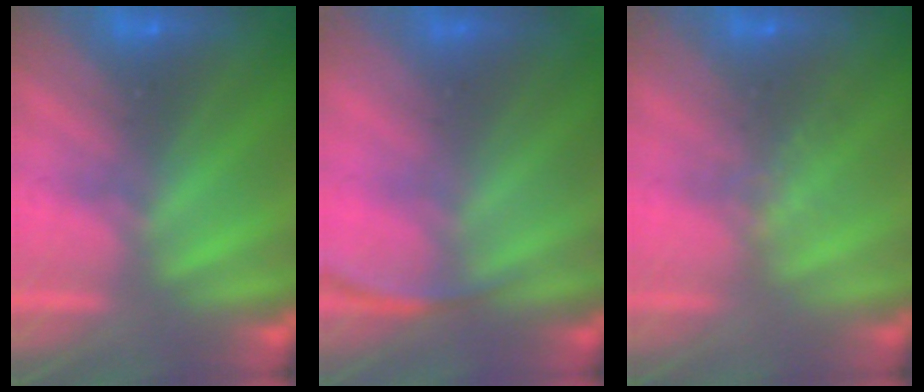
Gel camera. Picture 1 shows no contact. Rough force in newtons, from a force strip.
{"total": 2.4}
{"total": 1.5}